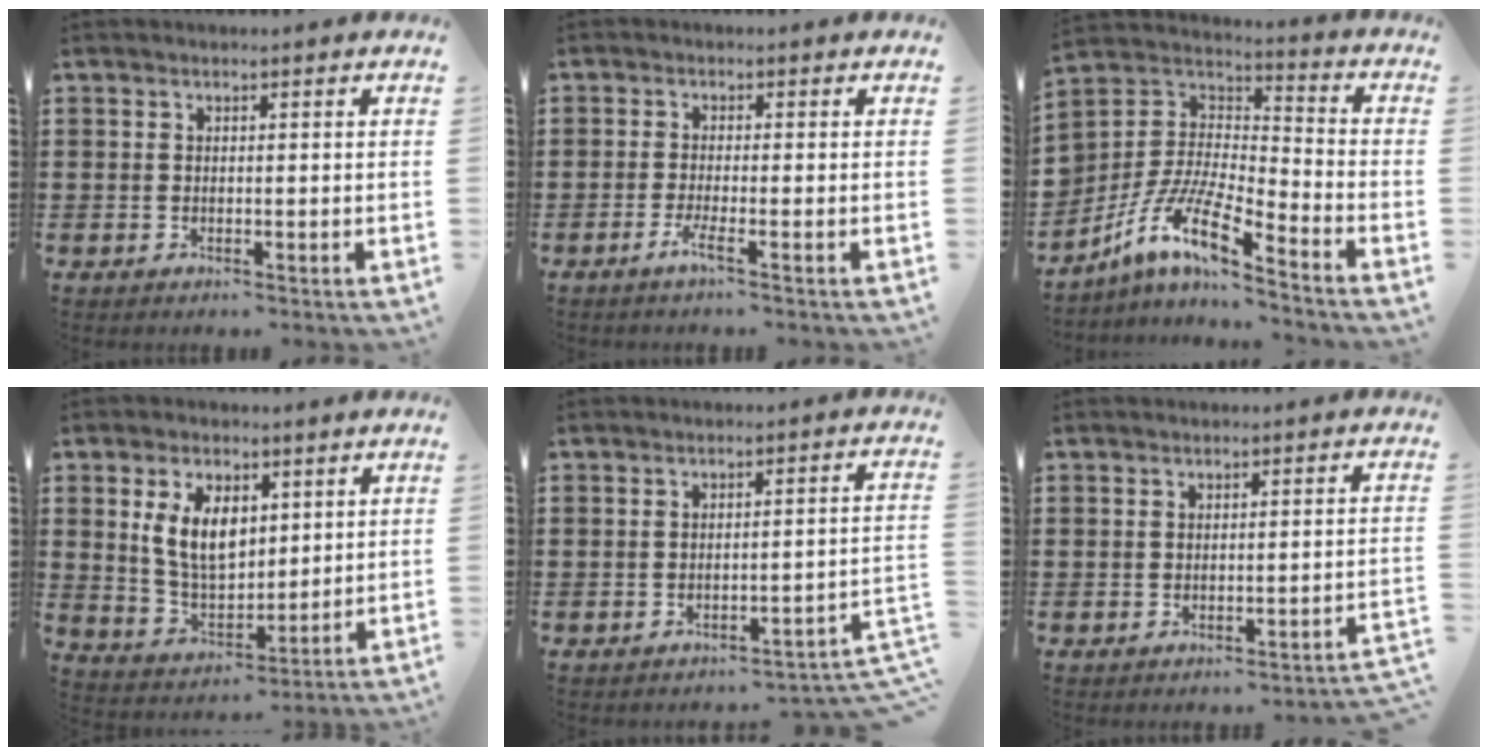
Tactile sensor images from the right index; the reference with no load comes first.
{"total": 2.7, "force": [-1.7, -0.3, 2.1], "torque": [-0.049, -0.011, -0.037]}
{"total": 9.6, "force": [-7.1, 1.9, 6.1], "torque": [-0.138, -0.010, -0.147]}
{"total": 8.6, "force": [2.6, 5.2, 6.3], "torque": [-0.143, 0.008, 0.043]}
{"total": 2.9, "force": [-2.5, -0.2, 1.4], "torque": [-0.027, -0.008, -0.054]}
{"total": 1.2, "force": [-1.0, -0.1, 0.7], "torque": [-0.015, -0.003, -0.020]}